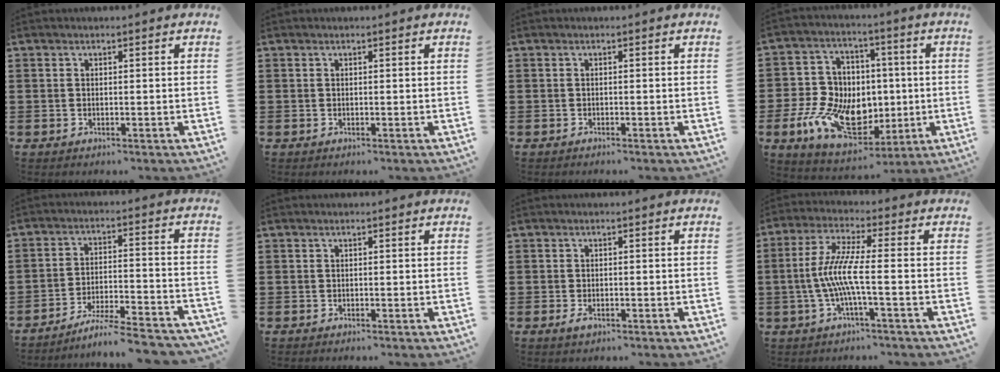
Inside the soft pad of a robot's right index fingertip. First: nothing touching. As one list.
[{"total": 0.0}, {"total": 0.5, "force": [-0.5, 0.0, 0.0], "torque": [-0.002, -0.003, -0.010]}, {"total": 13.6, "force": [-2.5, 10.4, 8.4], "torque": [-0.222, 0.009, -0.037]}, {"total": 6.4, "force": [-6.0, -0.3, 2.4], "torque": [-0.043, -0.011, -0.117]}, {"total": 0.0}, {"total": 1.0, "force": [-0.4, 0.5, 0.7], "torque": [-0.023, -0.005, -0.011]}, {"total": 7.5, "force": [-1.8, 0.3, 7.3], "torque": [-0.165, -0.017, -0.044]}]